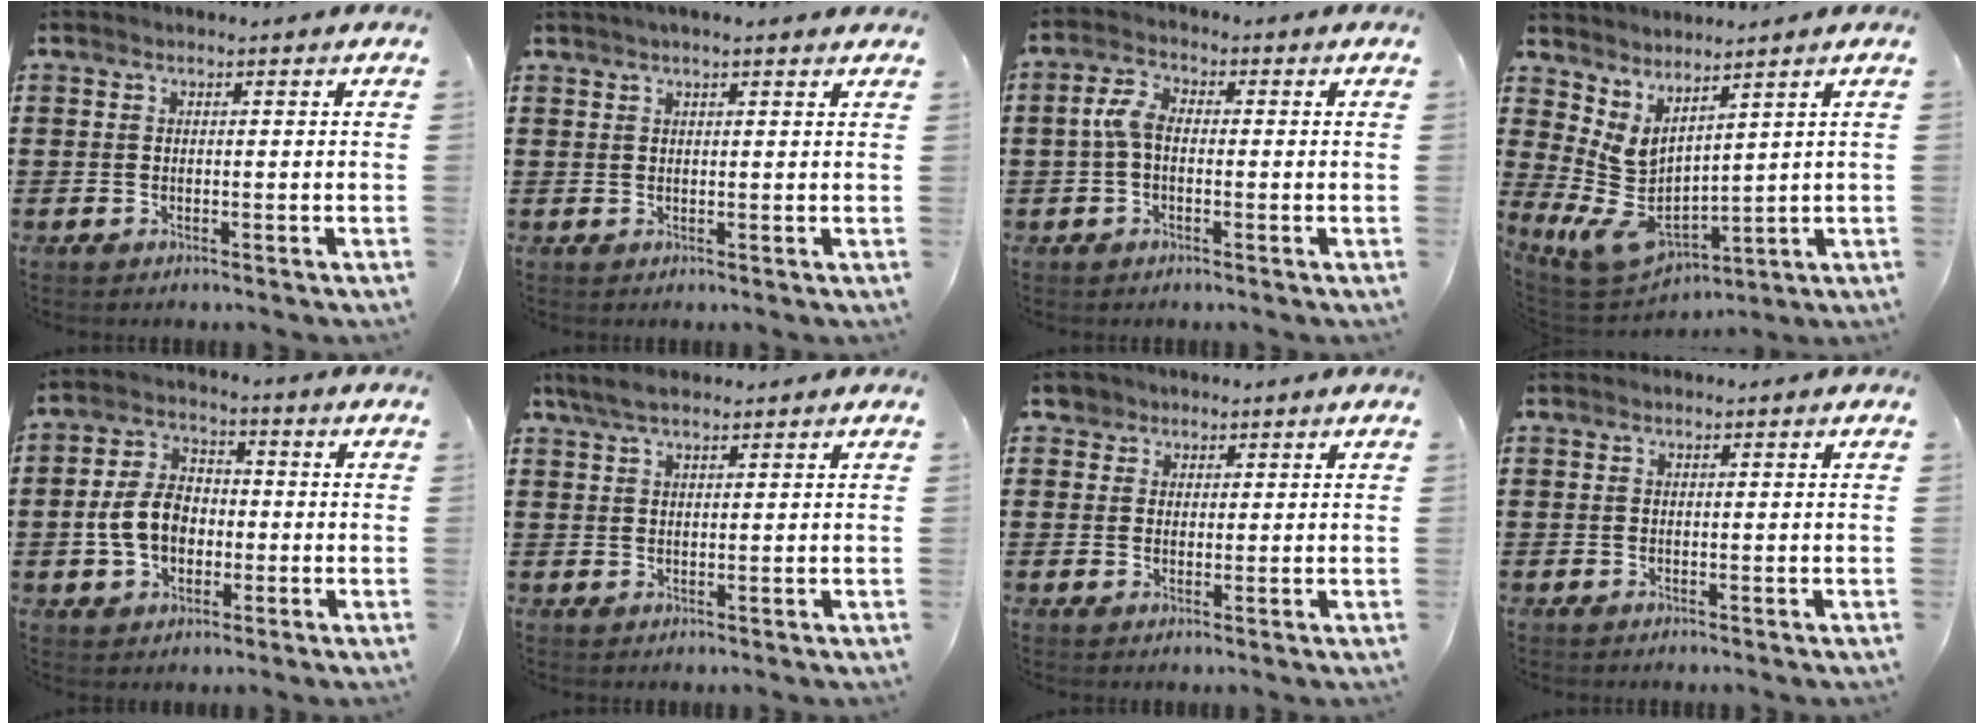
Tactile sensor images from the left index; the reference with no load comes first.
{"total": 1.7, "force": [1.4, 0.1, 1.1], "torque": [-0.023, 0.003, 0.025]}
{"total": 4.5, "force": [-0.5, 2.4, 3.8], "torque": [-0.101, 0.000, -0.019]}
{"total": 6.6, "force": [0.9, 4.0, 5.3], "torque": [-0.123, -0.029, 0.026]}
{"total": 7.6, "force": [-1.2, 5.4, 5.1], "torque": [-0.127, 0.006, -0.028]}
{"total": 3.5, "force": [2.3, 1.2, 2.3], "torque": [-0.051, 0.005, 0.044]}
{"total": 2.9, "force": [1.6, 2.4, 0.0], "torque": [-0.017, 0.014, 0.029]}
{"total": 0.0}